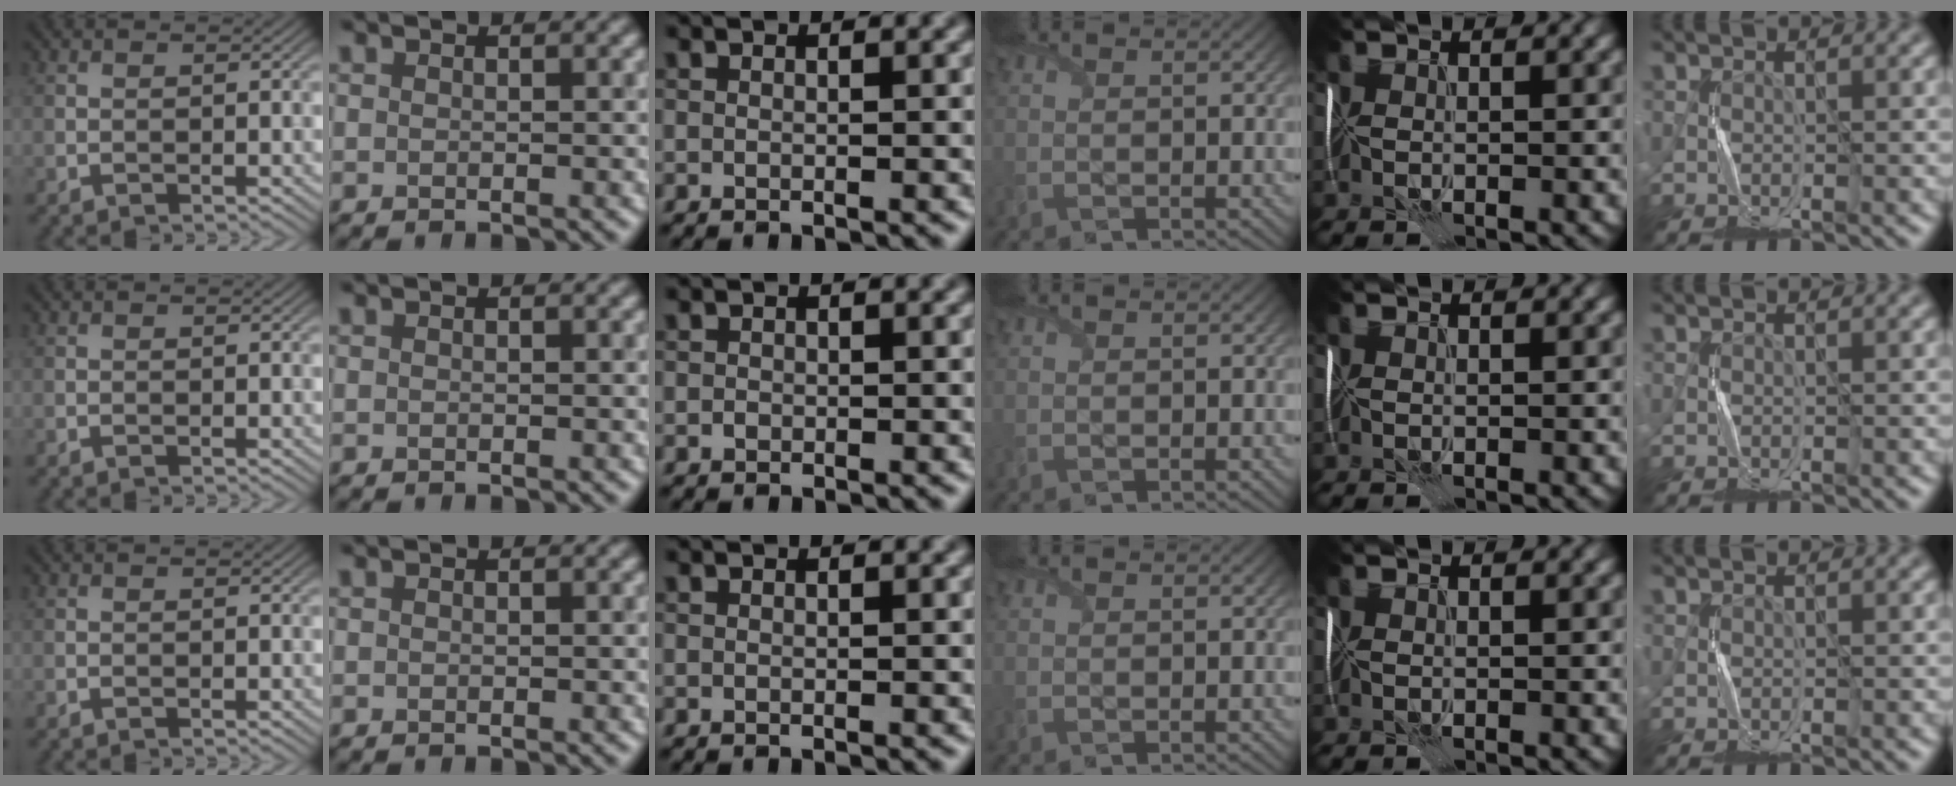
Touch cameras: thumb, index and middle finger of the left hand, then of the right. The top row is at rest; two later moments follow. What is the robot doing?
{"motion": "fold", "object": "plastic wrap"}